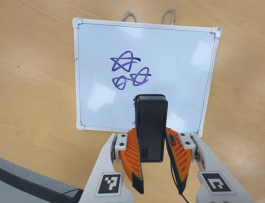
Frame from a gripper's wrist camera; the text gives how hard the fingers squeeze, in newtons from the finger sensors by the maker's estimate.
{"total": 4.6, "left": 3.2, "right": 5.9}